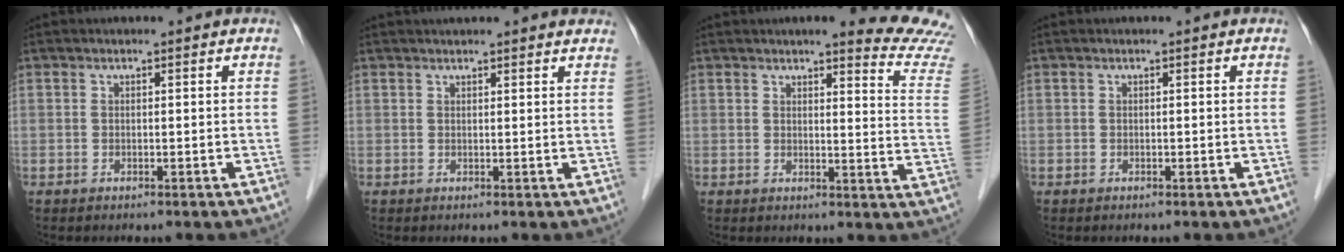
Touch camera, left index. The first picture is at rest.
{"total": 8.0, "force": [7.4, 1.0, 2.7], "torque": [-0.029, 0.023, 0.074]}
{"total": 11.9, "force": [11.4, -0.6, 3.4], "torque": [-0.023, -0.088, 0.100]}
{"total": 0.0}